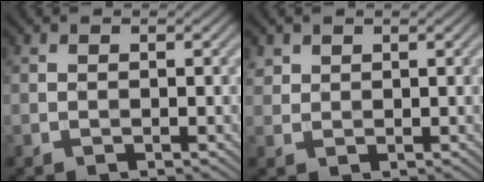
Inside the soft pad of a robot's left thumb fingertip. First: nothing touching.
{"total": 1.4, "force": [1.0, 0.9, 0.3], "torque": [-0.009, 0.001, 0.023]}